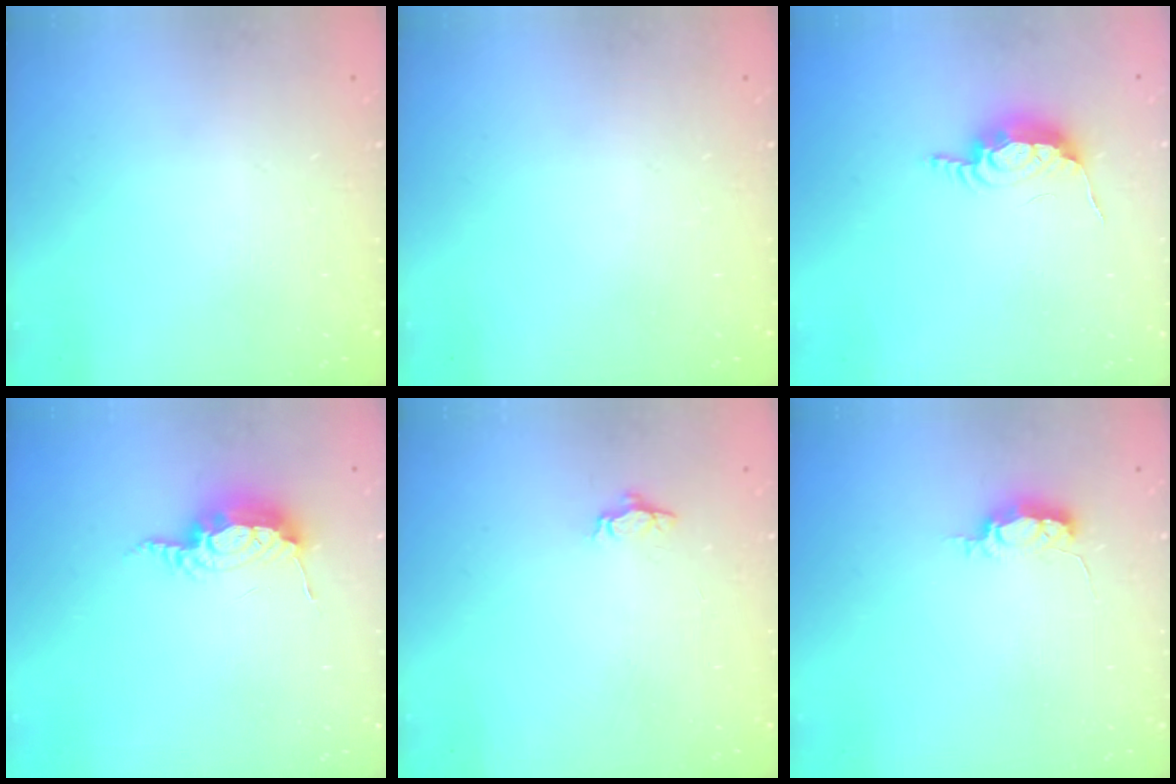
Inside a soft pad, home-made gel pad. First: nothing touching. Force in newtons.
{"total": 0.0}
{"total": 8.6, "press": 8.5, "slide": 0.9}
{"total": 8.9, "press": 8.8, "slide": 0.9}
{"total": 3.7, "press": 3.7, "slide": 0.6}
{"total": 4.7, "press": 4.7, "slide": 0.5}